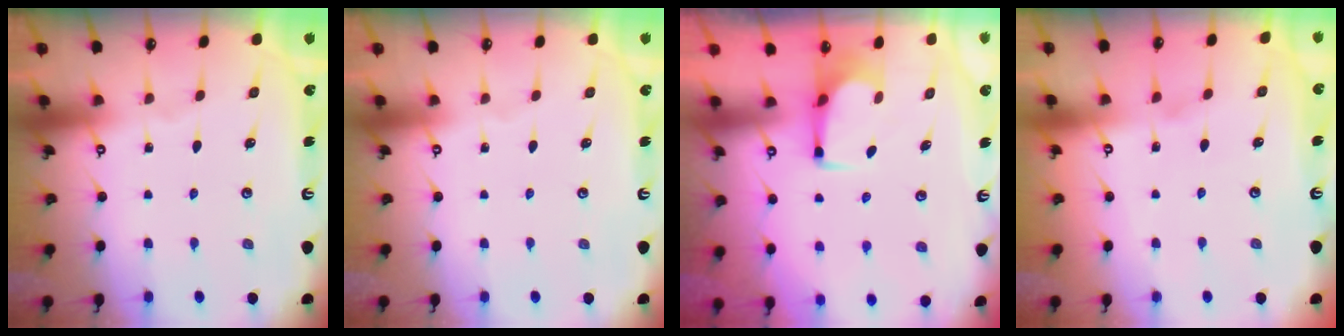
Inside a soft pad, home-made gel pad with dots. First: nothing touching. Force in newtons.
{"total": 0.0}
{"total": 2.7, "press": 2.7, "slide": 0.4}
{"total": 3.8, "press": 3.8, "slide": 0.4}